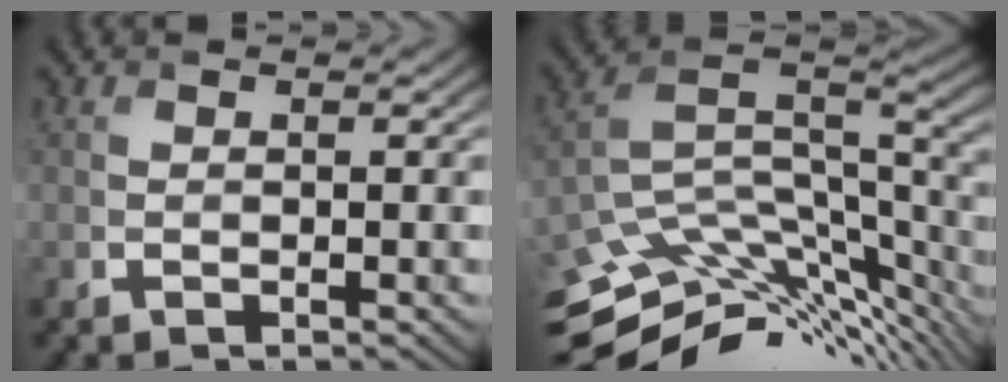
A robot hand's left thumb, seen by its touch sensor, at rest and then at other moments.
{"total": 11.9, "force": [-7.5, 4.4, 8.1], "torque": [-0.174, -0.009, -0.120]}